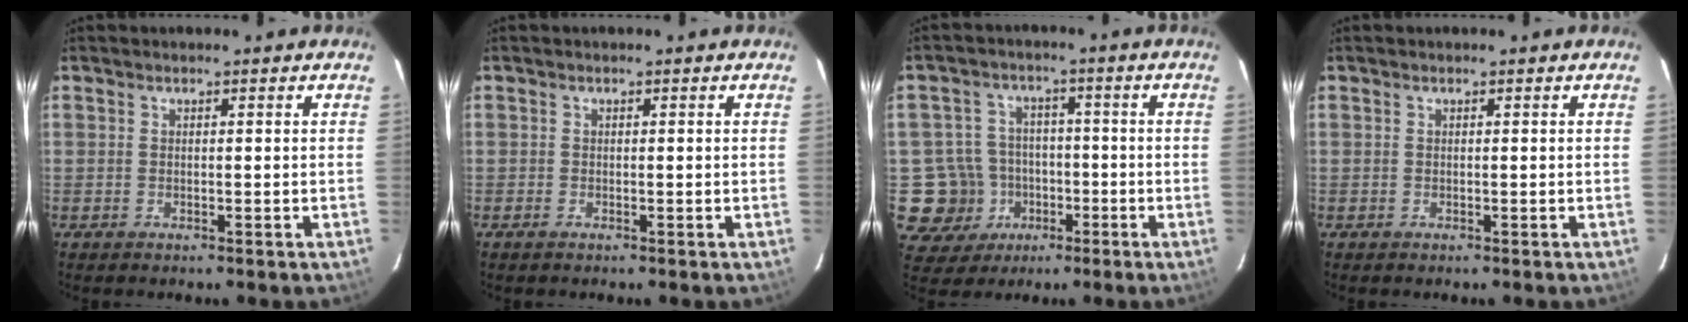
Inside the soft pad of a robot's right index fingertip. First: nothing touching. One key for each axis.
{"total": 0.6, "fx": -0.4, "fy": 0.3, "fz": 0.3, "tx": -0.007, "ty": -0.001, "tz": -0.008}
{"total": 10.5, "fx": -3.0, "fy": 10.0, "fz": 0.9, "tx": -0.053, "ty": 0.026, "tz": -0.040}
{"total": 0.0}